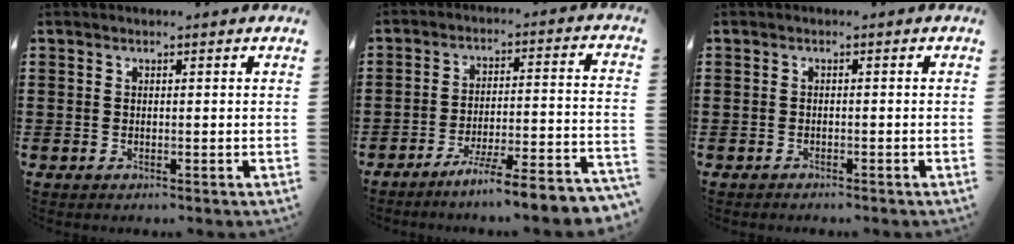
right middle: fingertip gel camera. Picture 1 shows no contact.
{"total": 6.5, "force": [-5.9, -1.1, 2.6], "torque": [-0.039, -0.019, -0.112]}
{"total": 0.9, "force": [-0.8, 0.1, 0.0], "torque": [-0.002, -0.001, -0.018]}